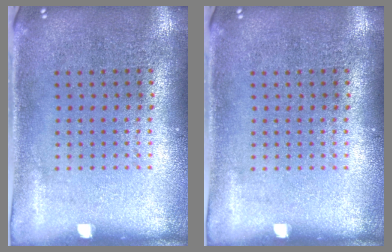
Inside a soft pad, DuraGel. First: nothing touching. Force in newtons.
{"total": 0.0}